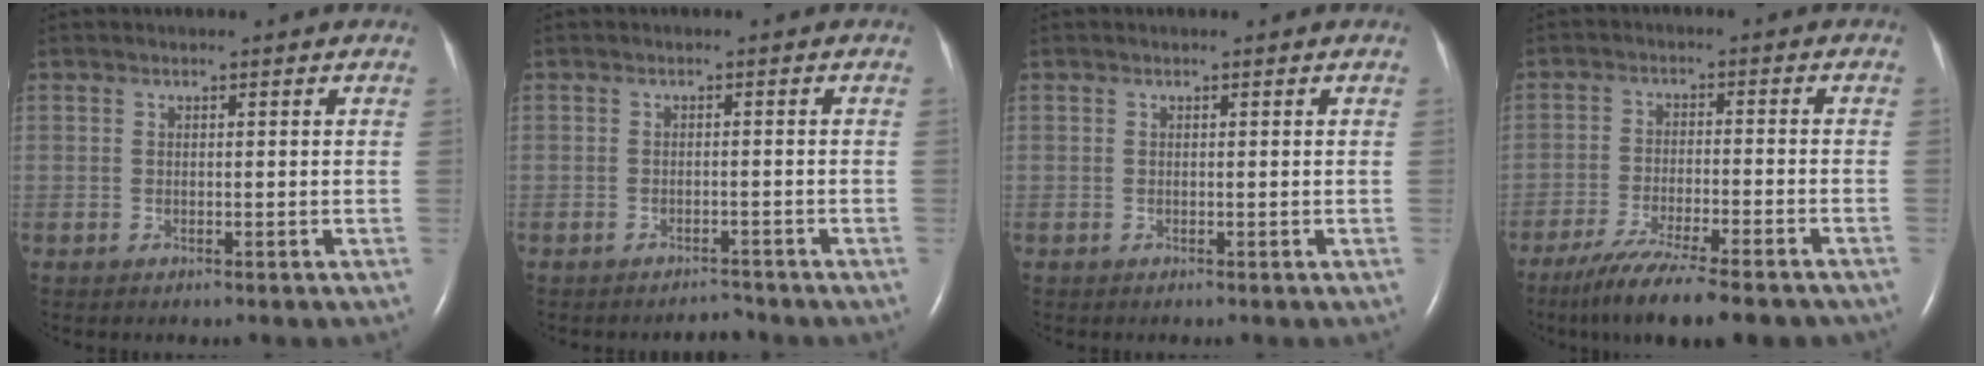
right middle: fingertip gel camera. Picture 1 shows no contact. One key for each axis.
{"total": 1.6, "fx": -1.6, "fy": 0.3, "fz": -0.1, "tx": -0.001, "ty": -0.006, "tz": -0.020}
{"total": 0.0}
{"total": 15.3, "fx": -12.5, "fy": 1.9, "fz": 8.6, "tx": -0.133, "ty": -0.031, "tz": -0.194}